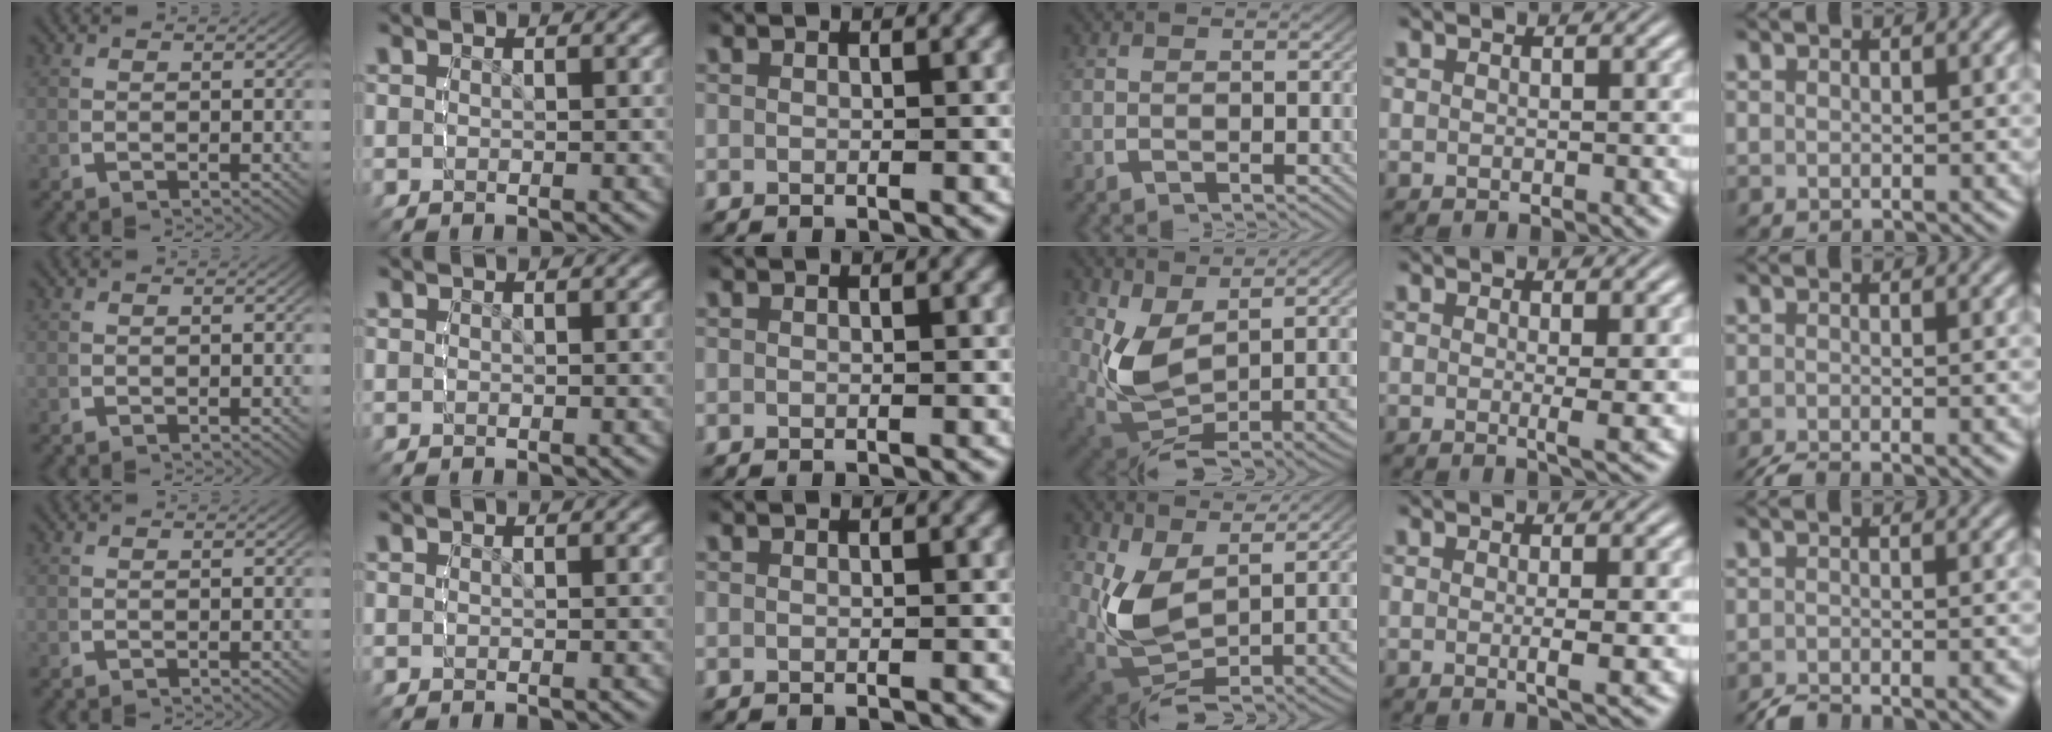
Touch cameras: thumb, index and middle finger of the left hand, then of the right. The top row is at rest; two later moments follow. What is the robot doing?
{"motion": "lift_and_place", "object": "stress ball aka squeeze ball"}